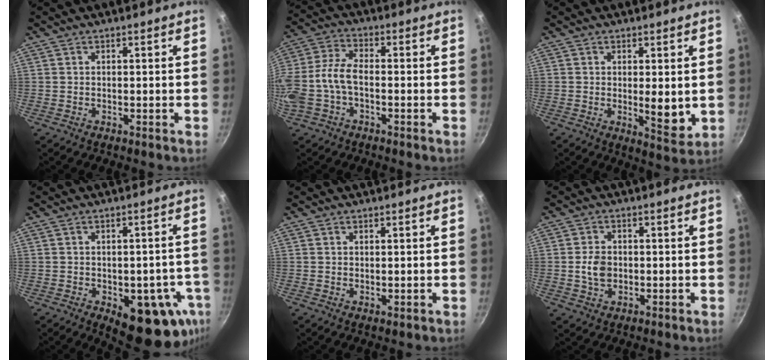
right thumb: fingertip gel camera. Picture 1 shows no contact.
{"total": 10.5, "force": [-2.7, 5.7, 8.3], "torque": [-0.189, 0.026, -0.065]}
{"total": 6.1, "force": [0.2, 2.3, 5.7], "torque": [-0.083, -0.025, 0.006]}
{"total": 15.4, "force": [-5.3, 7.9, 12.1], "torque": [-0.083, 0.007, -0.059]}
{"total": 0.8, "force": [0.5, 0.4, 0.5], "torque": [-0.005, -0.008, 0.005]}
{"total": 4.7, "force": [-0.2, 3.5, 3.2], "torque": [-0.049, 0.003, -0.005]}